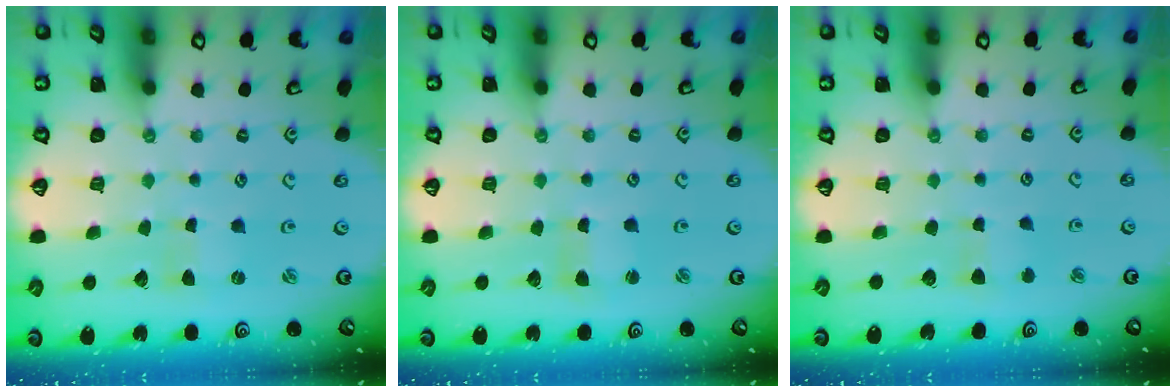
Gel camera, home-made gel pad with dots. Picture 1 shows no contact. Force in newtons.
{"total": 1.6, "press": 1.6, "slide": 0.3}
{"total": 2.8, "press": 2.8, "slide": 0.5}